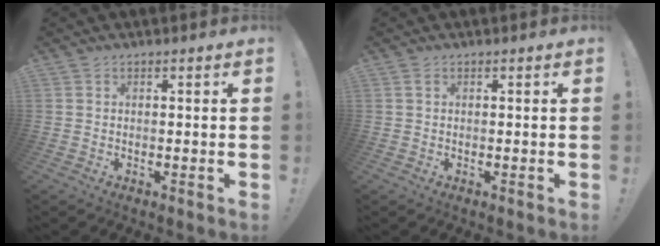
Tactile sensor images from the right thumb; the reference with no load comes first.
{"total": 0.5, "force": [0.2, 0.3, 0.4], "torque": [-0.007, 0.003, 0.003]}